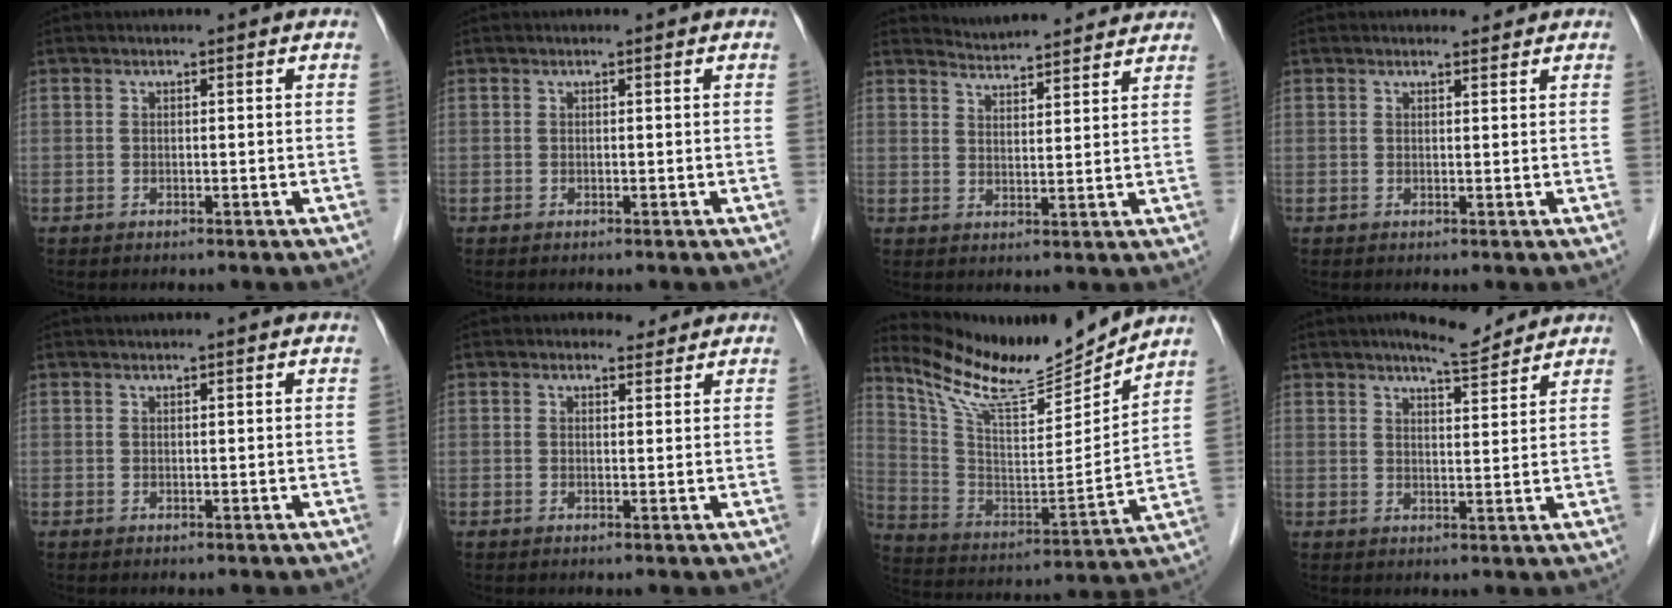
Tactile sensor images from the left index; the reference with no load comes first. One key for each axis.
{"total": 0.0}
{"total": 9.5, "fx": 9.3, "fy": 1.2, "fz": 1.7, "tx": -0.029, "ty": 0.010, "tz": 0.123}
{"total": 1.2, "fx": 1.1, "fy": 0.4, "fz": 0.0, "tx": -0.009, "ty": -0.003, "tz": 0.016}
{"total": 0.6, "fx": 0.5, "fy": -0.1, "fz": 0.3, "tx": -0.009, "ty": 0.007, "tz": 0.013}
{"total": 2.0, "fx": 1.7, "fy": 1.0, "fz": 0.0, "tx": -0.001, "ty": 0.001, "tz": 0.022}
{"total": 16.6, "fx": 15.5, "fy": 1.1, "fz": 5.8, "tx": -0.123, "ty": -0.023, "tz": 0.271}
{"total": 6.9, "fx": 6.3, "fy": 0.9, "fz": 2.8, "tx": -0.051, "ty": 0.000, "tz": 0.096}